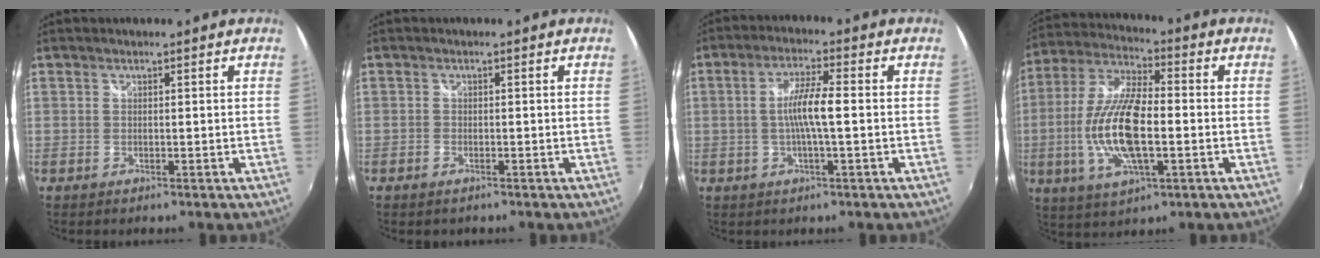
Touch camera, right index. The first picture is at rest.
{"total": 1.2, "force": [-0.9, 0.7, 0.1], "torque": [-0.005, -0.003, -0.016]}
{"total": 6.1, "force": [-0.5, 0.3, 6.1], "torque": [-0.113, 0.002, -0.009]}
{"total": 15.6, "force": [-2.6, 5.4, 14.4], "torque": [-0.294, -0.003, -0.050]}